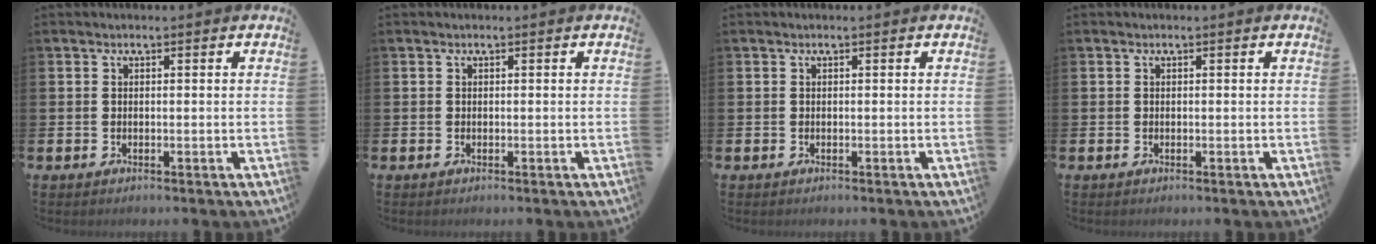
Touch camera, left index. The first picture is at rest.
{"total": 0.0}
{"total": 0.0}
{"total": 0.0}